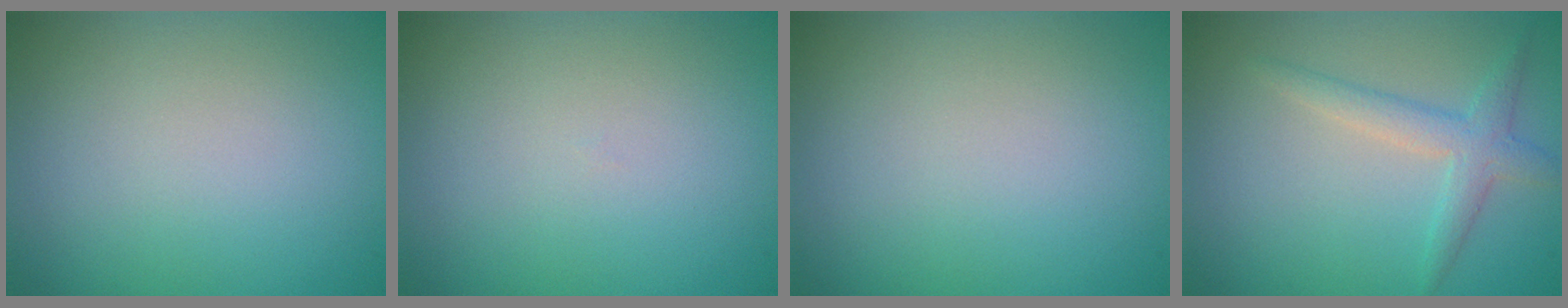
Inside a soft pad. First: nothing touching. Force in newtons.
{"total": 0.0}
{"total": 0.0}
{"total": 2.5, "press": 2.5, "slide": 0.1}